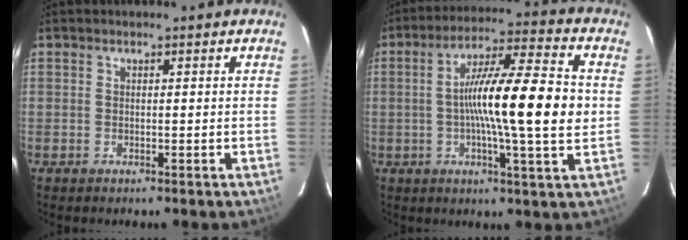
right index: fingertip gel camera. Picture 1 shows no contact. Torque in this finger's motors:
{"motor_torque": [2.02, -0.13, 1.05, 0.21]}